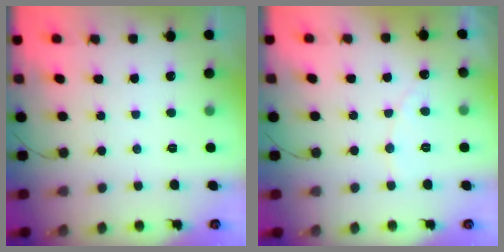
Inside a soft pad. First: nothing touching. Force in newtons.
{"total": 4.5, "press": 4.4, "slide": 0.3}